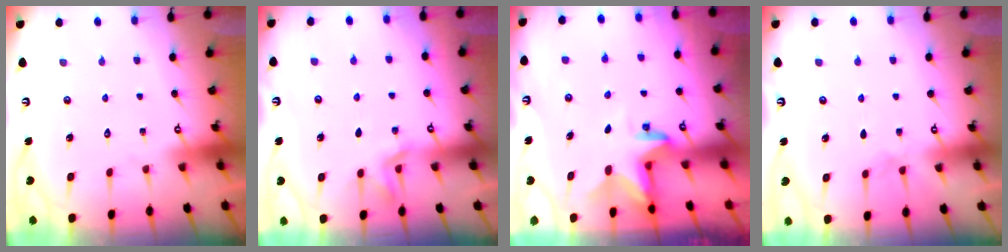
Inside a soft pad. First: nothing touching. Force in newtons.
{"total": 1.6, "press": 1.5, "slide": 0.6}
{"total": 2.9, "press": 2.9, "slide": 0.2}
{"total": 4.8, "press": 3.9, "slide": 2.7}